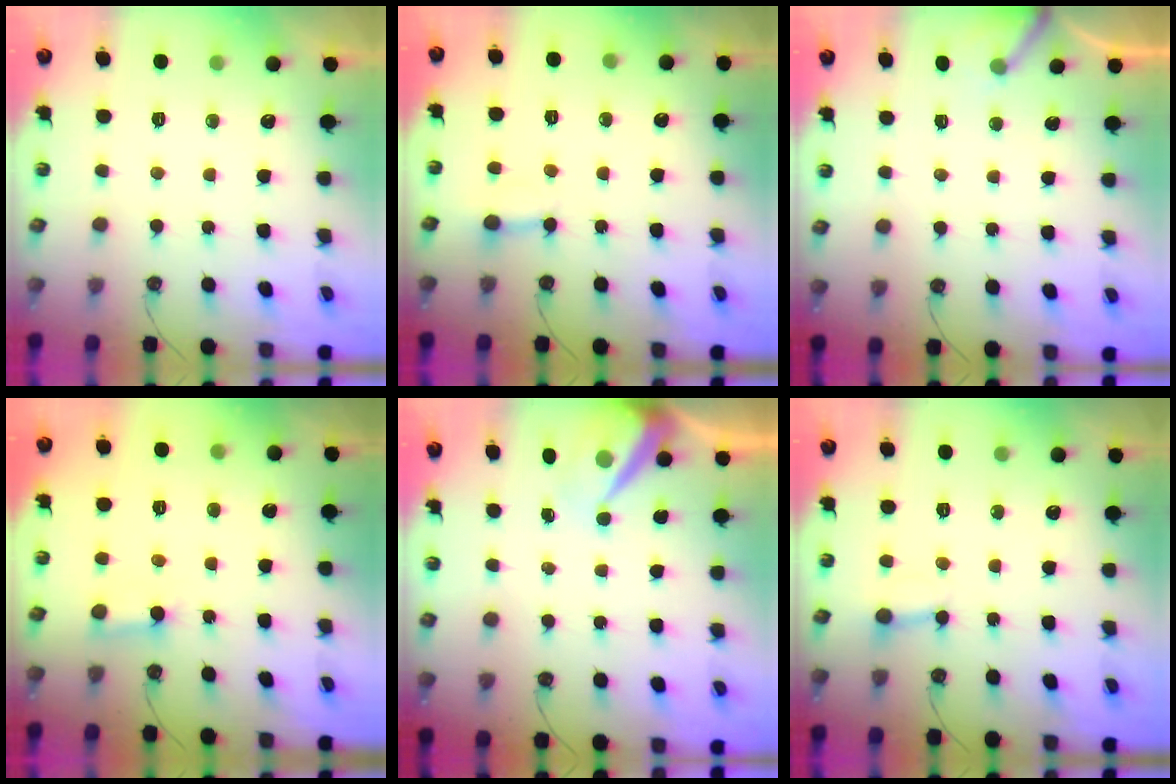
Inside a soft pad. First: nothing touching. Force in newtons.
{"total": 3.0, "press": 3.0, "slide": 0.2}
{"total": 4.1, "press": 4.1, "slide": 0.1}
{"total": 2.8, "press": 2.8, "slide": 0.3}
{"total": 8.7, "press": 8.7, "slide": 0.7}
{"total": 2.7, "press": 2.7, "slide": 0.1}